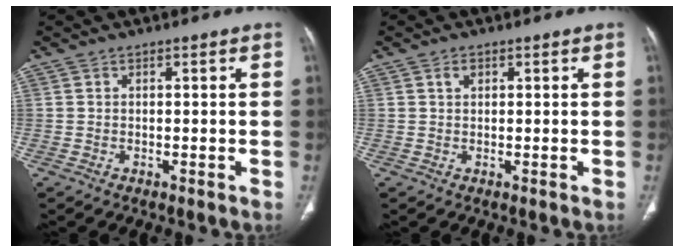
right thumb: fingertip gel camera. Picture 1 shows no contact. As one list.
[{"total": 1.3, "force": [0.6, 0.9, 0.8], "torque": [-0.011, 0.002, 0.010]}]